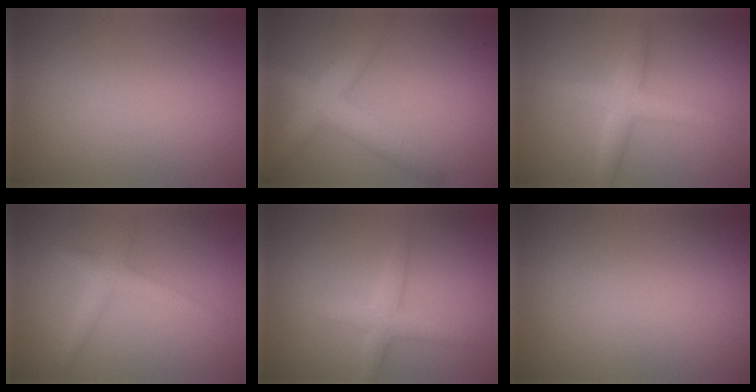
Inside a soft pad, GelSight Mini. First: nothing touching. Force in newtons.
{"total": 5.1, "press": 5.1, "slide": 0.2}
{"total": 3.2, "press": 3.2, "slide": 0.1}
{"total": 2.2, "press": 2.2, "slide": 0.2}
{"total": 2.5, "press": 2.5, "slide": 0.1}
{"total": 0.0}